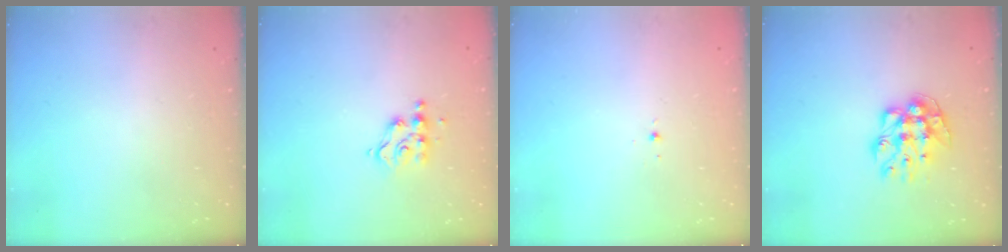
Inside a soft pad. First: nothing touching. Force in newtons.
{"total": 6.8, "press": 6.7, "slide": 0.6}
{"total": 2.9, "press": 2.8, "slide": 0.8}
{"total": 10.3, "press": 10.3, "slide": 0.5}